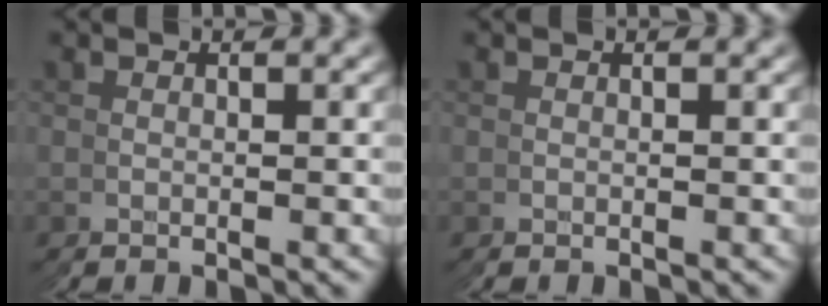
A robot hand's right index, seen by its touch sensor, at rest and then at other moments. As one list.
[{"total": 0.0}]